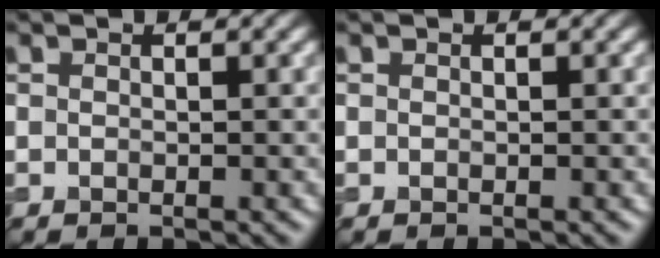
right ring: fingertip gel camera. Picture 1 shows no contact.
{"total": 0.0}